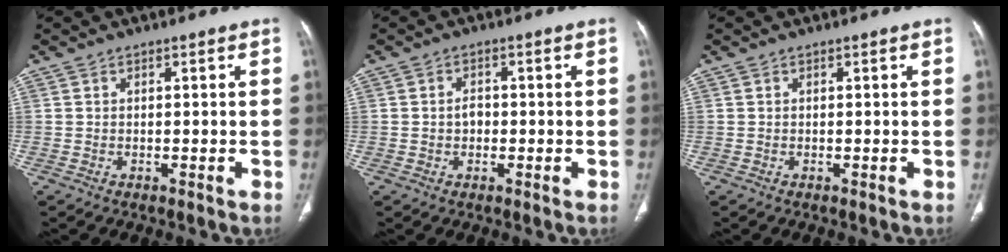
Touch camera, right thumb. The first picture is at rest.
{"total": 4.4, "force": [-0.3, 3.2, 3.0], "torque": [-0.045, 0.011, -0.007]}
{"total": 0.0}